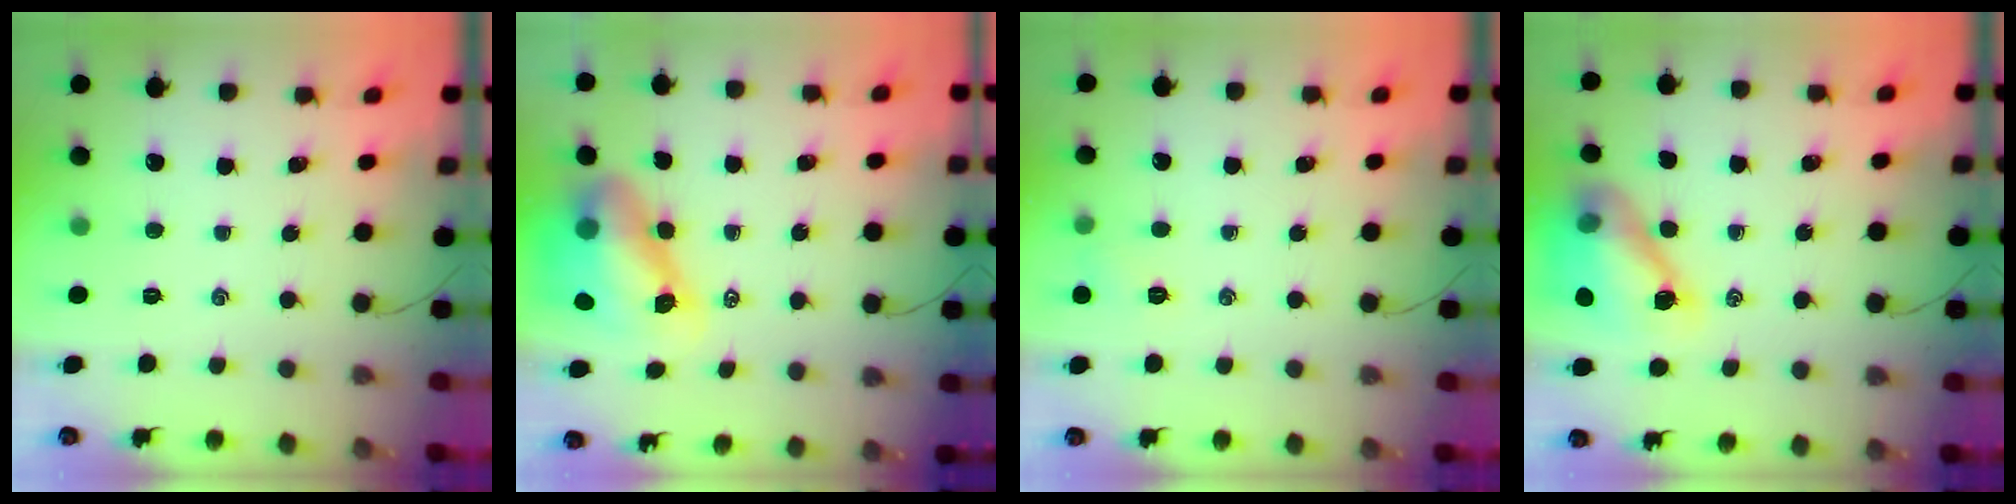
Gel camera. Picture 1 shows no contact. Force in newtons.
{"total": 10.5, "press": 9.9, "slide": 3.5}
{"total": 4.7, "press": 4.5, "slide": 1.1}
{"total": 13.0, "press": 12.4, "slide": 3.8}